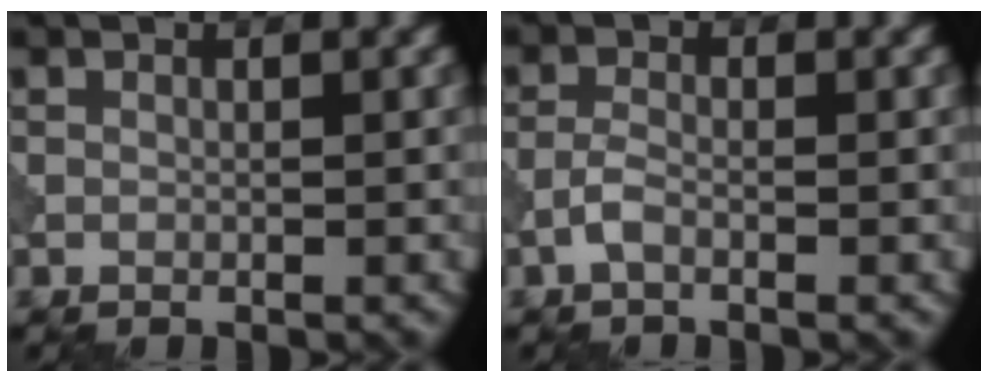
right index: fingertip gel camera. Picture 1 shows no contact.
{"total": 1.5, "force": [-0.8, 0.5, 1.1], "torque": [-0.026, 0.003, -0.021]}